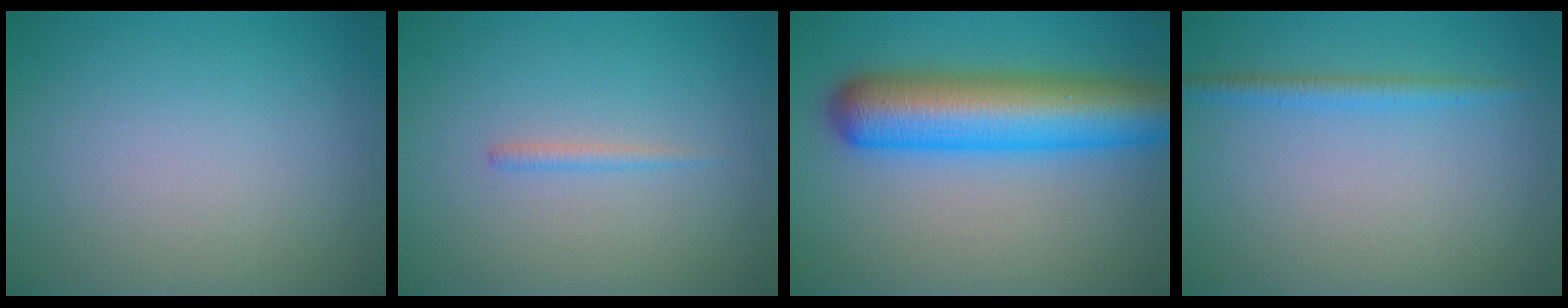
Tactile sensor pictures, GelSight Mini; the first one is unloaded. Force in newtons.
{"total": 0.8, "press": 0.8, "slide": 0.1}
{"total": 9.7, "press": 9.7, "slide": 0.4}
{"total": 1.6, "press": 1.6, "slide": 0.0}